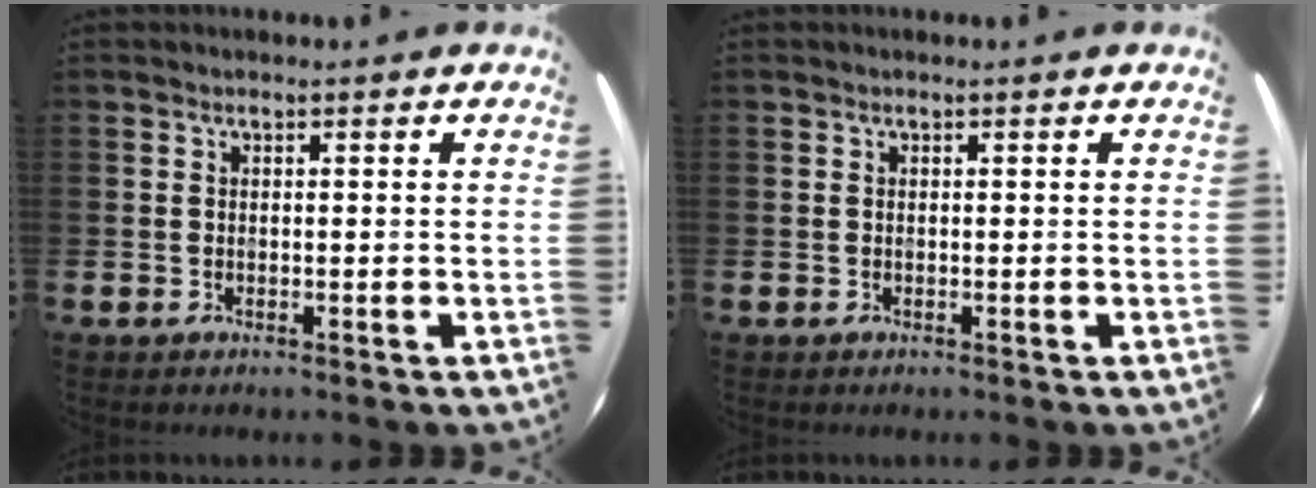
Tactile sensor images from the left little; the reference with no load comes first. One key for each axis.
{"total": 0.0}